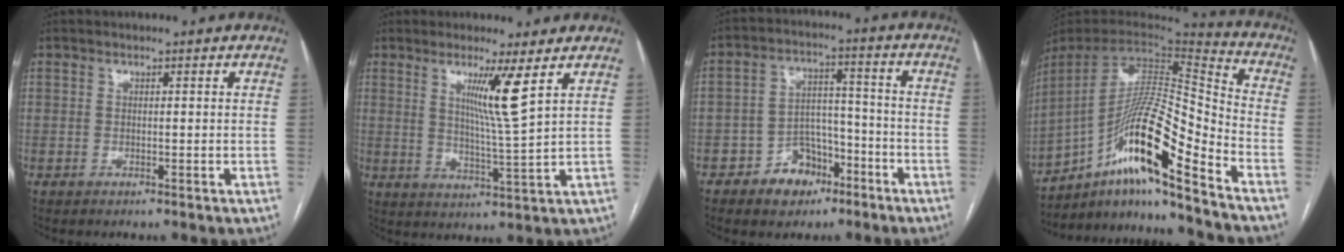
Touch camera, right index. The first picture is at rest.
{"total": 7.1, "force": [3.4, -1.6, 6.0], "torque": [-0.104, -0.021, 0.061]}
{"total": 8.0, "force": [-4.7, 5.6, 3.4], "torque": [-0.051, 0.026, -0.072]}
{"total": 19.0, "force": [-12.1, 0.7, 14.7], "torque": [-0.272, 0.010, -0.215]}